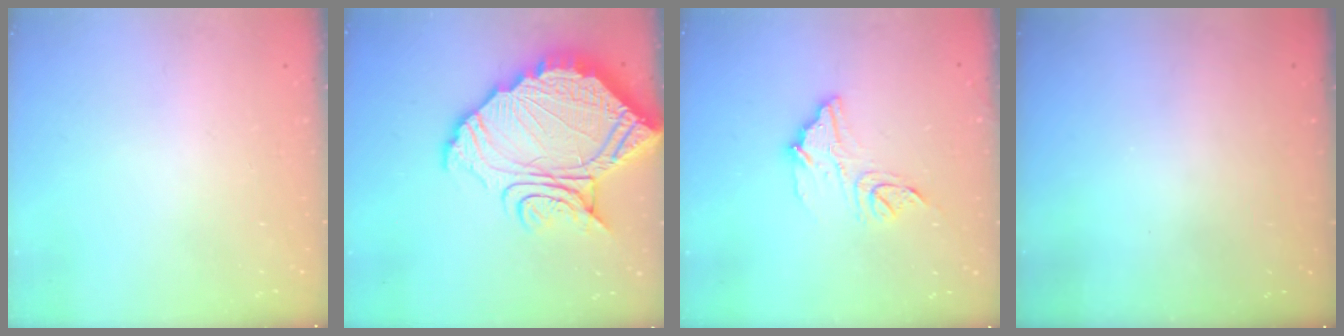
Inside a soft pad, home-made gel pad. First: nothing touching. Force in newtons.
{"total": 24.3, "press": 24.3, "slide": 2.1}
{"total": 12.9, "press": 12.8, "slide": 1.2}
{"total": 3.0, "press": 3.0, "slide": 0.1}